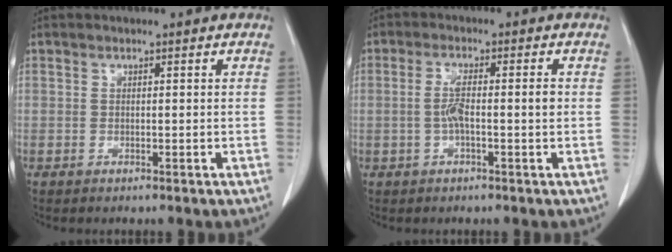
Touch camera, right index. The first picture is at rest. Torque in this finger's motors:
{"motor_torque": [0.18, 0.05, 0.13, 0.03]}